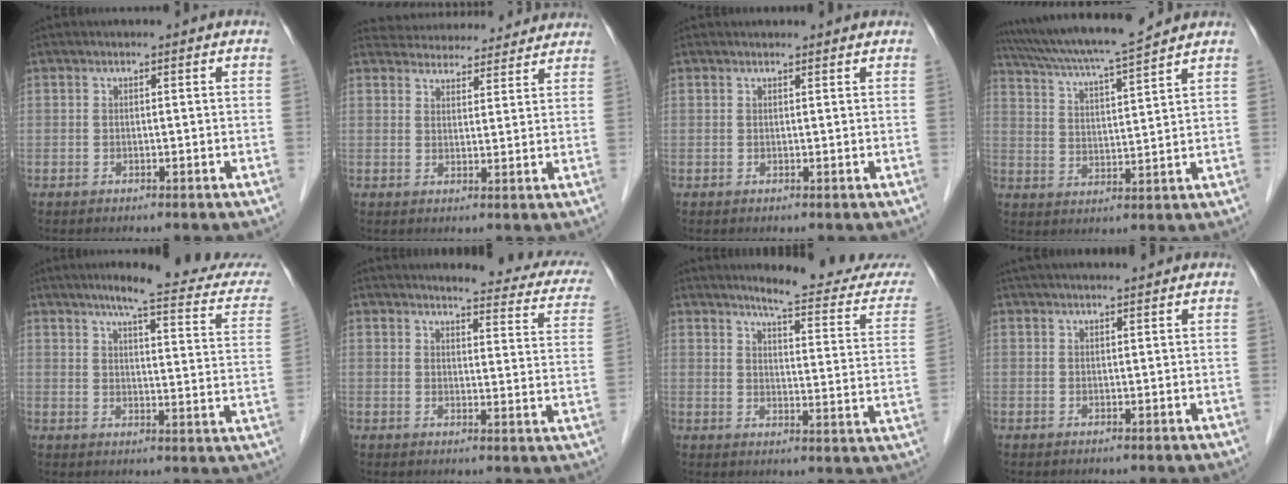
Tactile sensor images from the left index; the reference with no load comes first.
{"total": 15.7, "force": [14.8, 4.2, 3.0], "torque": [-0.033, 0.026, 0.194]}
{"total": 2.5, "force": [2.3, 0.8, 0.4], "torque": [0.003, 0.012, 0.029]}
{"total": 14.2, "force": [12.7, -0.1, 6.4], "torque": [-0.114, 0.014, 0.211]}
{"total": 18.9, "force": [16.4, 1.6, 9.3], "torque": [-0.099, -0.033, 0.188]}
{"total": 15.0, "force": [13.5, 3.0, 5.9], "torque": [-0.038, -0.042, 0.127]}
{"total": 16.2, "force": [15.2, 1.2, 5.4], "torque": [-0.054, -0.075, 0.170]}
{"total": 8.0, "force": [6.9, 1.3, 3.9], "torque": [-0.051, 0.030, 0.105]}